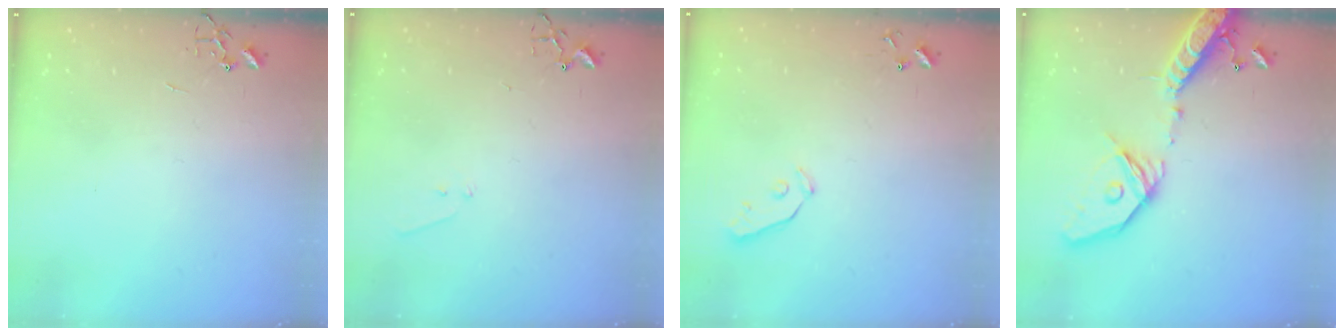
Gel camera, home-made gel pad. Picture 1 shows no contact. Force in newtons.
{"total": 5.7, "press": 5.7, "slide": 0.7}
{"total": 3.8, "press": 3.8, "slide": 0.4}
{"total": 21.3, "press": 20.9, "slide": 4.1}